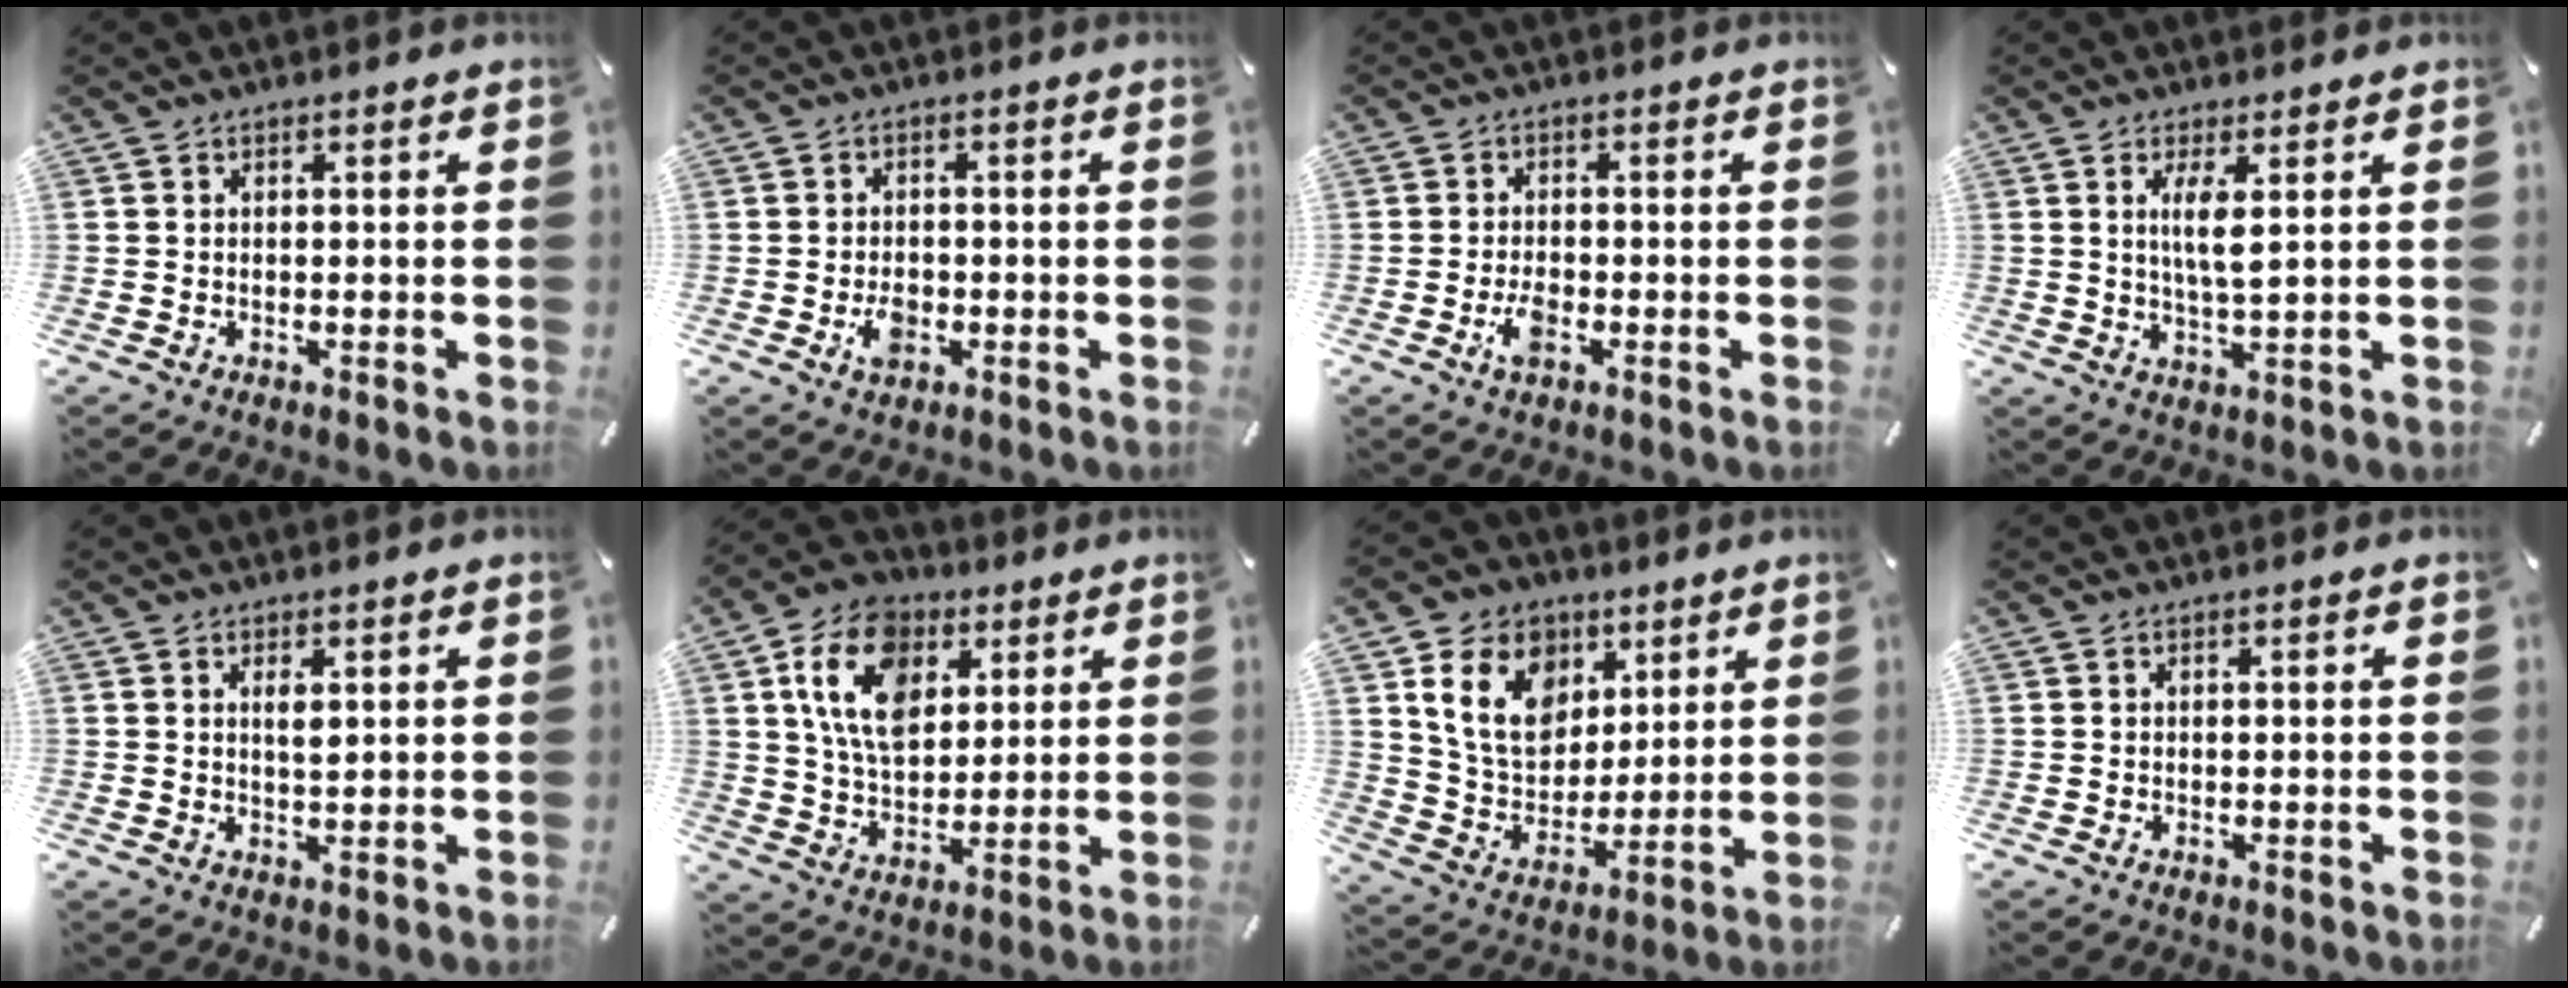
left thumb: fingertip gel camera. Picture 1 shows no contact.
{"total": 4.2, "force": [-1.3, 2.9, 2.7], "torque": [-0.043, 0.002, -0.024]}
{"total": 4.0, "force": [-1.8, 2.0, 3.0], "torque": [-0.061, 0.005, -0.032]}
{"total": 6.0, "force": [1.6, 1.3, 5.6], "torque": [-0.112, -0.007, 0.022]}
{"total": 2.4, "force": [0.9, 0.9, 2.1], "torque": [-0.036, -0.001, 0.013]}
{"total": 14.9, "force": [5.9, 10.3, 9.1], "torque": [-0.168, -0.003, 0.106]}
{"total": 15.9, "force": [6.6, 12.2, 7.8], "torque": [-0.150, -0.018, 0.126]}
{"total": 0.0}